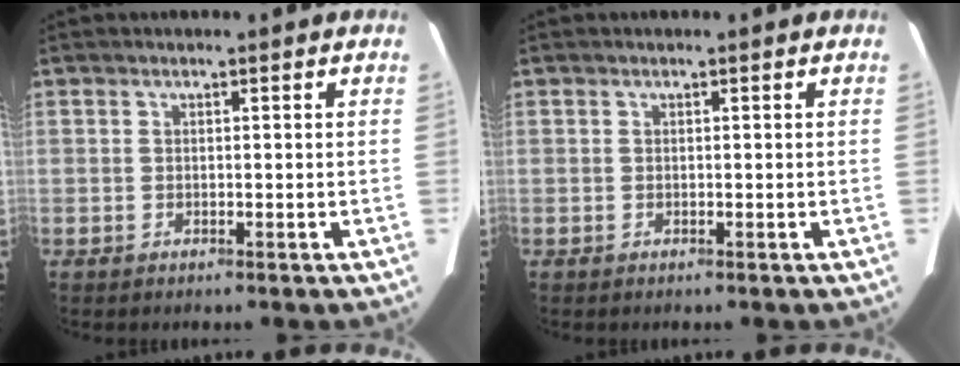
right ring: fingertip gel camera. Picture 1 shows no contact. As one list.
[{"total": 0.0}]